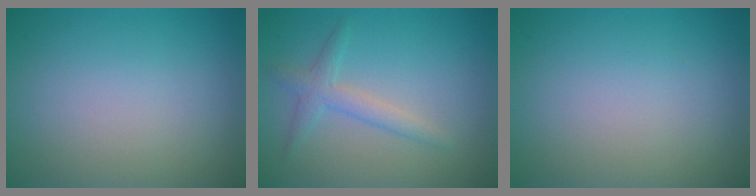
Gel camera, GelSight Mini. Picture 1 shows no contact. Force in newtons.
{"total": 2.2, "press": 2.2, "slide": 0.1}
{"total": 0.0}